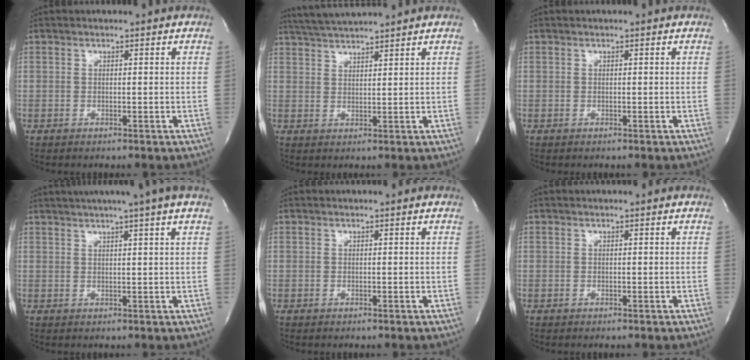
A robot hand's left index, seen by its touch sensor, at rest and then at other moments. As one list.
[{"total": 6.0, "force": [5.7, -1.0, 1.9], "torque": [-0.043, 0.017, 0.105]}, {"total": 0.0}, {"total": 8.3, "force": [6.2, -1.6, 5.2], "torque": [-0.078, 0.017, 0.070]}, {"total": 0.0}, {"total": 0.0}]